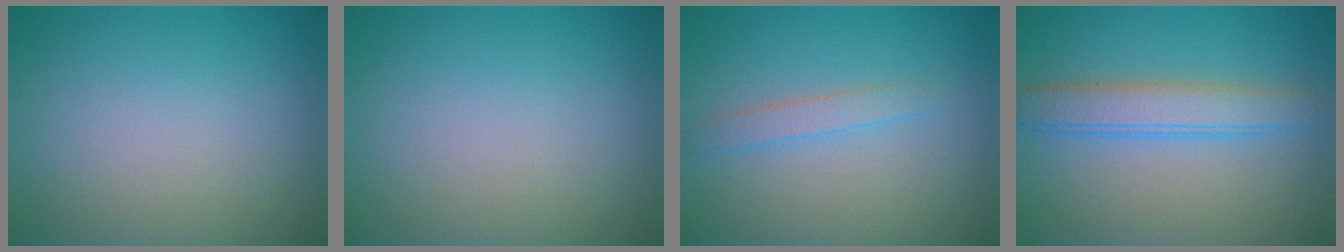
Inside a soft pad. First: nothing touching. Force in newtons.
{"total": 0.0}
{"total": 1.5, "press": 1.5, "slide": 0.1}
{"total": 3.9, "press": 3.9, "slide": 0.1}